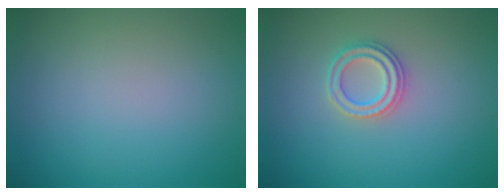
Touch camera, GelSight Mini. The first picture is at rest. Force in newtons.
{"total": 2.3, "press": 2.3, "slide": 0.4}